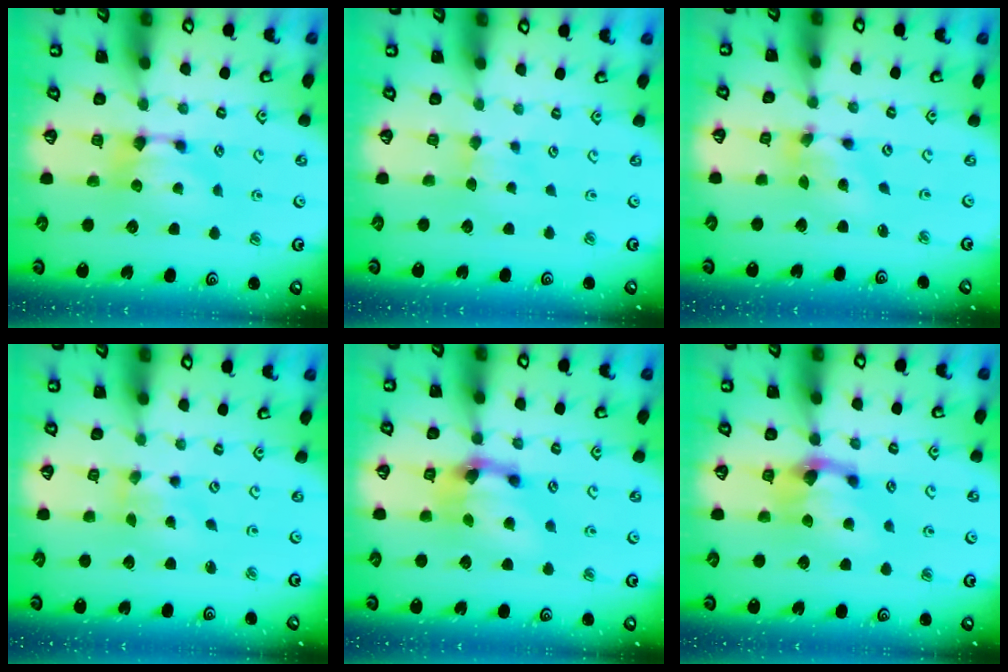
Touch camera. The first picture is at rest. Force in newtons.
{"total": 2.6, "press": 2.6, "slide": 0.5}
{"total": 3.2, "press": 2.8, "slide": 1.6}
{"total": 2.0, "press": 1.7, "slide": 1.0}
{"total": 5.3, "press": 4.9, "slide": 1.8}
{"total": 2.1, "press": 1.3, "slide": 1.7}